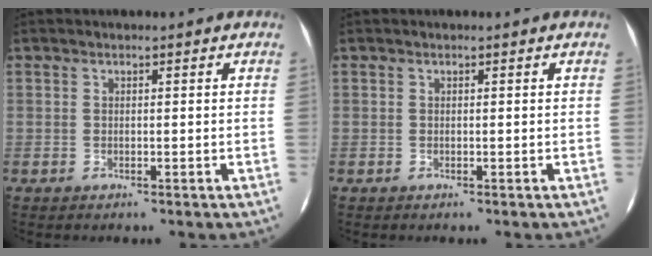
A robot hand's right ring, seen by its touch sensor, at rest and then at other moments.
{"total": 0.0}